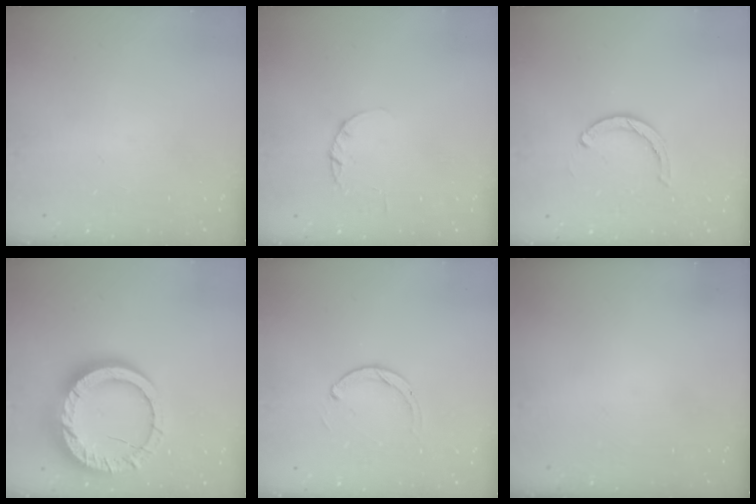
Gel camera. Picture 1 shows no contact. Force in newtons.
{"total": 2.2, "press": 2.2, "slide": 0.4}
{"total": 3.5, "press": 3.4, "slide": 0.5}
{"total": 20.2, "press": 20.1, "slide": 2.0}
{"total": 2.5, "press": 2.5, "slide": 0.3}
{"total": 0.0}